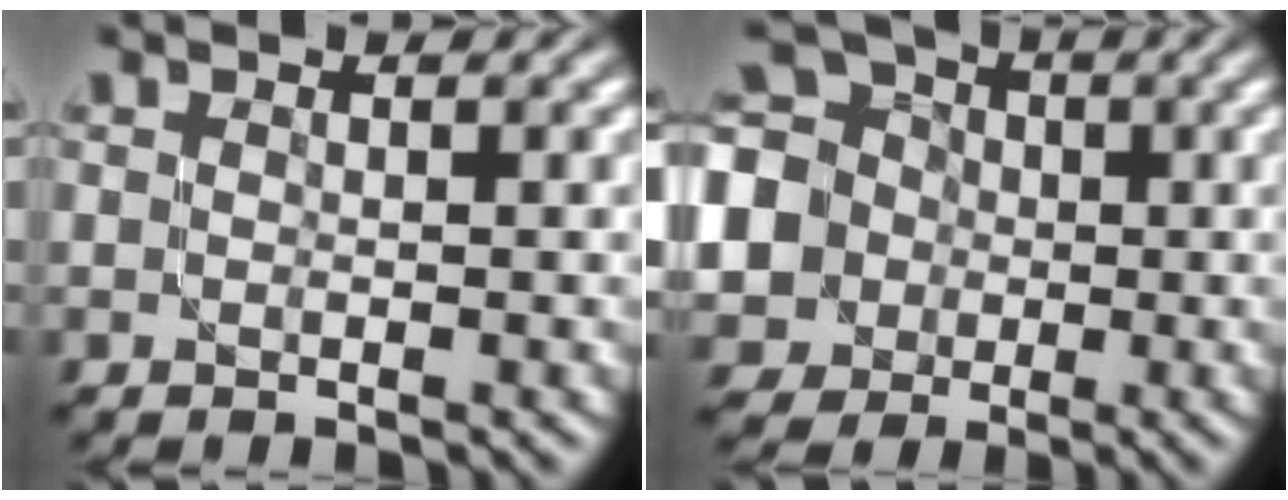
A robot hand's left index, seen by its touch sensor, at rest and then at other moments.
{"total": 7.2, "force": [-0.4, 6.7, 2.6], "torque": [-0.071, 0.004, -0.031]}